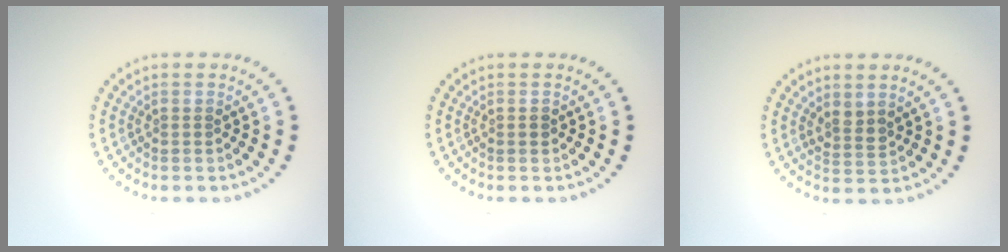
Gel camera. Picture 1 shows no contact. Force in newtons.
{"total": 0.7, "press": 0.7, "slide": 0.2}
{"total": 1.5, "press": 1.2, "slide": 0.9}